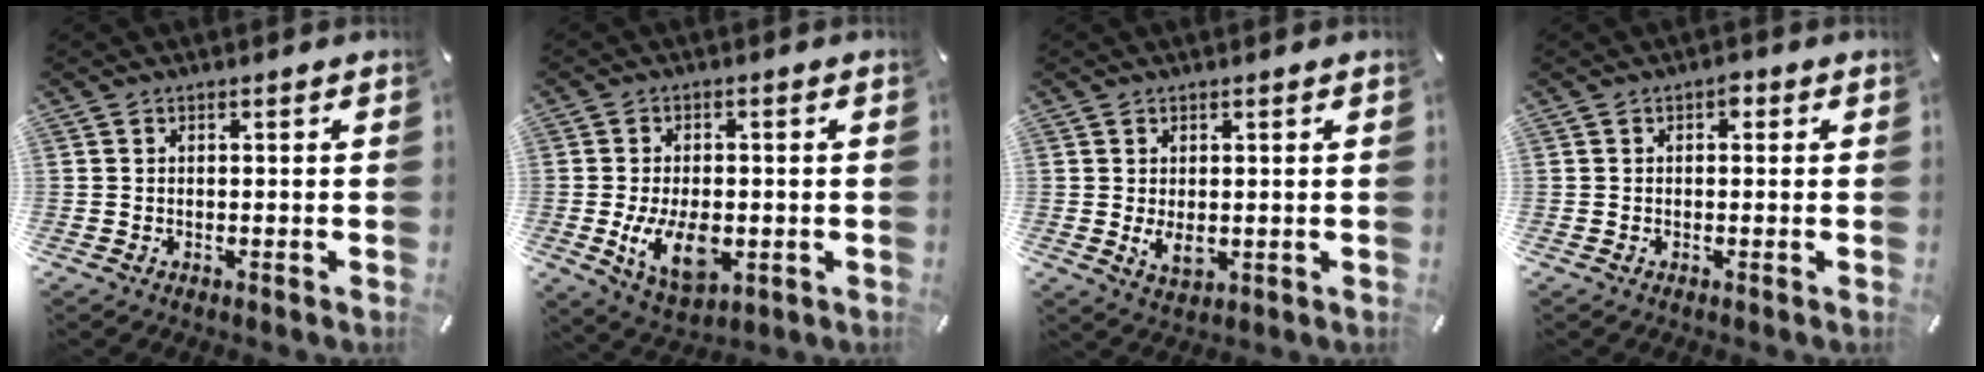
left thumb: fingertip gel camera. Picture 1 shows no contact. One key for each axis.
{"total": 11.1, "fx": -2.1, "fy": 6.6, "fz": 8.7, "tx": -0.167, "ty": -0.008, "tz": -0.033}
{"total": 4.2, "fx": 0.0, "fy": 2.5, "fz": 3.3, "tx": -0.075, "ty": -0.007, "tz": -0.005}
{"total": 1.5, "fx": 0.2, "fy": 1.1, "fz": 1.0, "tx": -0.014, "ty": 0.005, "tz": 0.000}